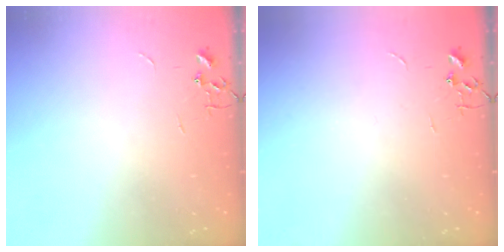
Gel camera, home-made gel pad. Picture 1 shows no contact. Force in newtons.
{"total": 0.0}